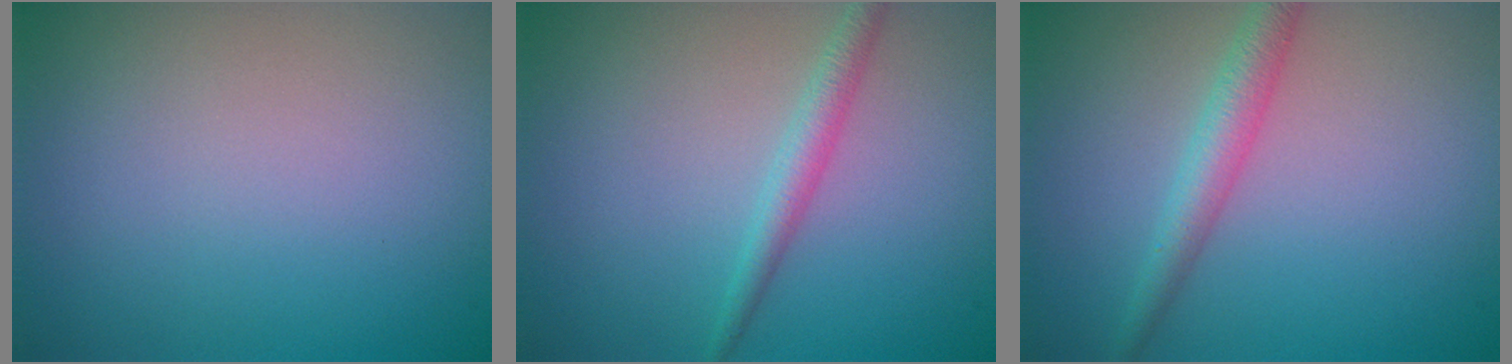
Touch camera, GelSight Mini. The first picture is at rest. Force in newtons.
{"total": 1.9, "press": 1.9, "slide": 0.1}
{"total": 2.8, "press": 2.8, "slide": 0.0}